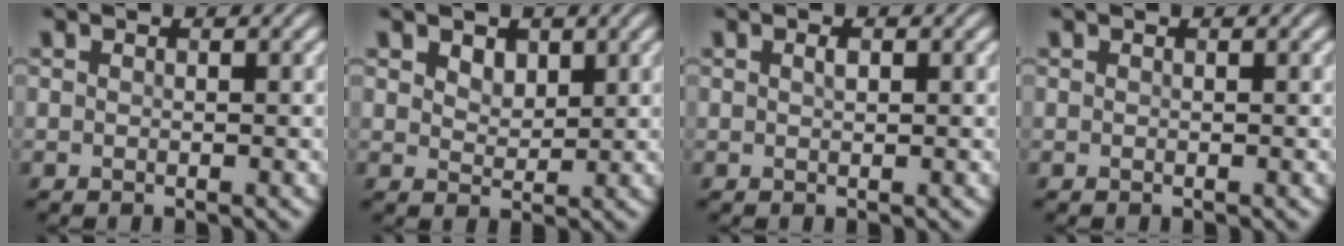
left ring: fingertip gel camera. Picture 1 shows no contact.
{"total": 1.9, "force": [1.2, 1.2, 0.9], "torque": [-0.019, -0.006, 0.019]}
{"total": 0.8, "force": [0.4, 0.3, 0.6], "torque": [-0.014, 0.001, 0.007]}
{"total": 0.0}